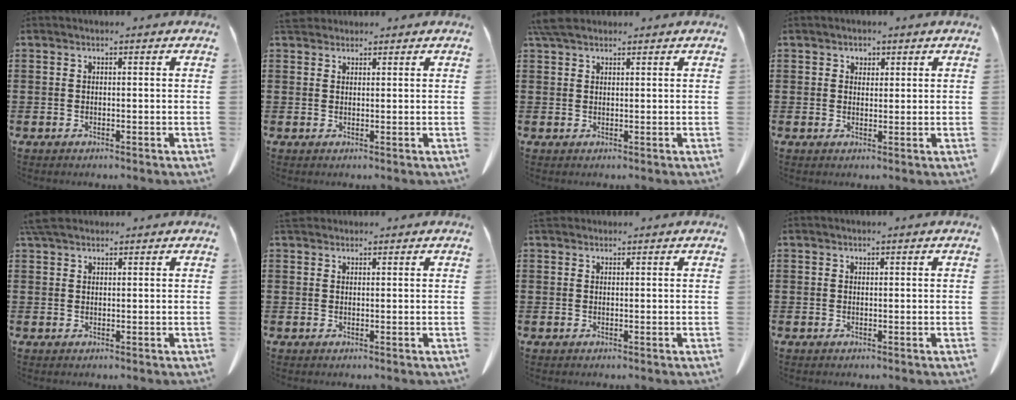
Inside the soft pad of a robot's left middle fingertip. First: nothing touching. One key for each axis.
{"total": 2.5, "fx": 2.2, "fy": 0.9, "fz": 0.8, "tx": -0.023, "ty": 0.001, "tz": 0.043}
{"total": 3.6, "fx": 2.9, "fy": 1.3, "fz": 1.8, "tx": -0.044, "ty": 0.003, "tz": 0.057}
{"total": 1.4, "fx": 1.0, "fy": 1.0, "fz": 0.2, "tx": 0.000, "ty": 0.001, "tz": 0.018}
{"total": 3.2, "fx": 2.6, "fy": 1.1, "fz": 1.5, "tx": -0.039, "ty": 0.004, "tz": 0.051}
{"total": 1.5, "fx": 1.3, "fy": 0.6, "fz": 0.4, "tx": -0.013, "ty": 0.002, "tz": 0.027}
{"total": 0.9, "fx": 0.8, "fy": 0.4, "fz": 0.2, "tx": -0.008, "ty": 0.000, "tz": 0.018}
{"total": 0.6, "fx": 0.4, "fy": 0.0, "fz": 0.4, "tx": -0.010, "ty": -0.002, "tz": 0.010}